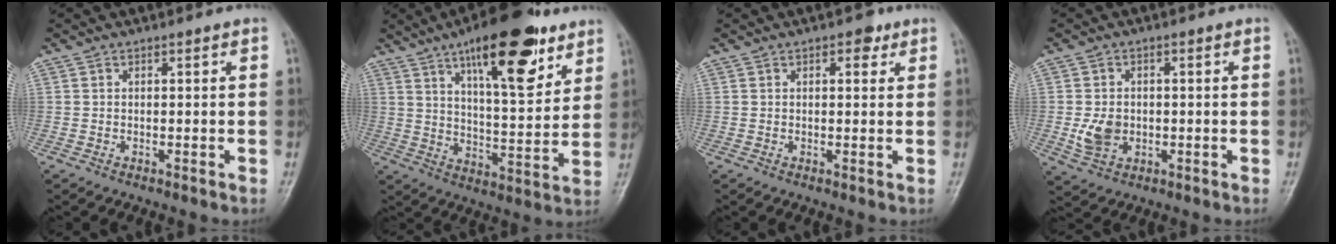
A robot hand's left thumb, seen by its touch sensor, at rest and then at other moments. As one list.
[{"total": 19.9, "force": [11.5, 6.8, 14.8], "torque": [-0.186, -0.050, 0.179]}, {"total": 2.7, "force": [1.4, 1.5, 1.8], "torque": [-0.012, -0.001, 0.015]}, {"total": 5.6, "force": [-0.8, 4.3, 3.6], "torque": [-0.056, -0.002, -0.009]}]